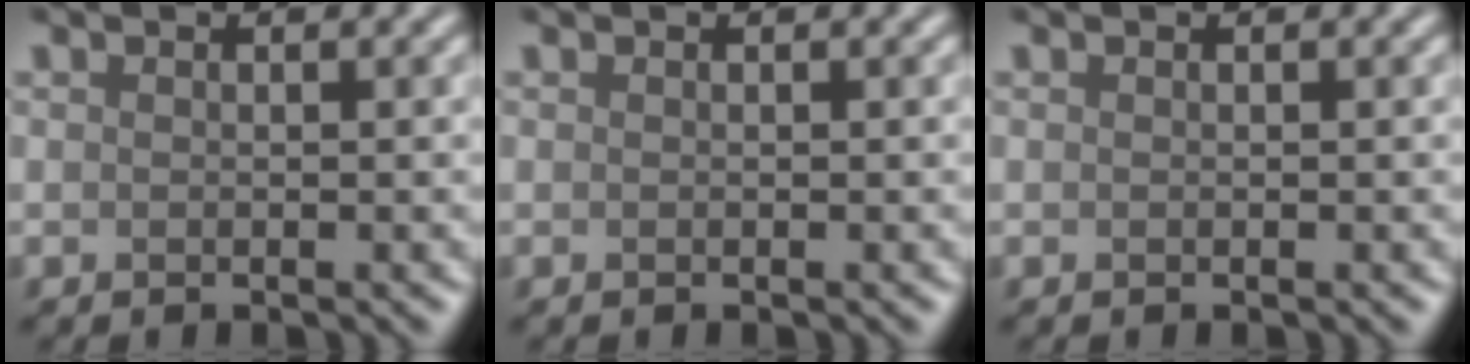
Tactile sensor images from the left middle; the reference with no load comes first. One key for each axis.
{"total": 0.0}
{"total": 0.0}